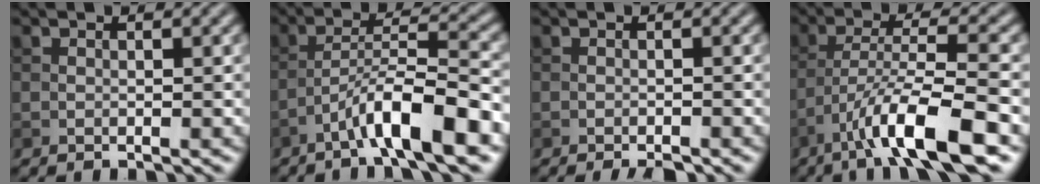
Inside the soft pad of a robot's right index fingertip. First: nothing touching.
{"total": 7.4, "force": [-4.3, 1.1, 5.9], "torque": [-0.101, 0.018, -0.075]}
{"total": 1.4, "force": [-1.2, 0.2, 0.8], "torque": [-0.009, -0.001, -0.017]}
{"total": 8.6, "force": [-5.2, 1.4, 6.8], "torque": [-0.116, 0.007, -0.094]}